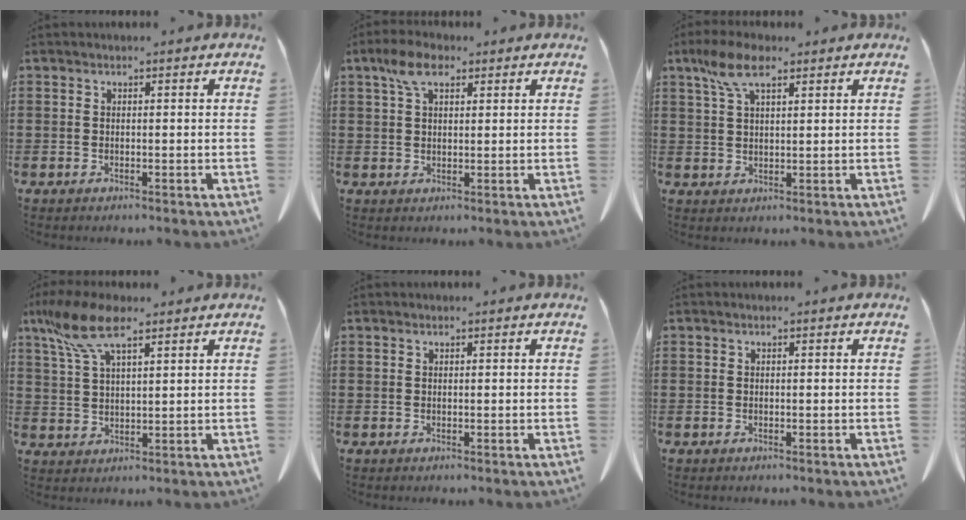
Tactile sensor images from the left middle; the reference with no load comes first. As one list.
[{"total": 5.3, "force": [2.9, 2.3, 3.7], "torque": [-0.082, 0.009, 0.053]}, {"total": 6.6, "force": [3.7, 2.2, 5.0], "torque": [-0.114, 0.002, 0.064]}, {"total": 8.5, "force": [5.6, 2.6, 5.8], "torque": [-0.142, -0.012, 0.099]}, {"total": 0.0}, {"total": 0.0}]